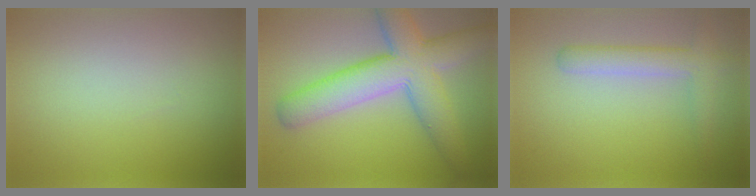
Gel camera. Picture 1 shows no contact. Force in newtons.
{"total": 8.7, "press": 8.7, "slide": 0.3}
{"total": 3.0, "press": 3.0, "slide": 0.2}